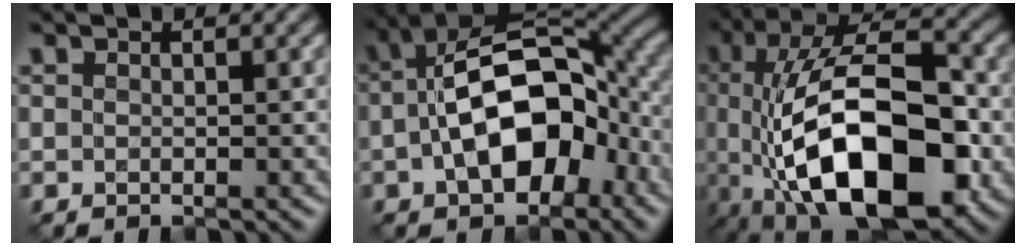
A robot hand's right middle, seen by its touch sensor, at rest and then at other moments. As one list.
[{"total": 12.6, "force": [-1.7, 7.4, 10.1], "torque": [-0.179, 0.000, -0.032]}, {"total": 15.4, "force": [-4.0, 7.4, 12.9], "torque": [-0.218, -0.009, -0.068]}]